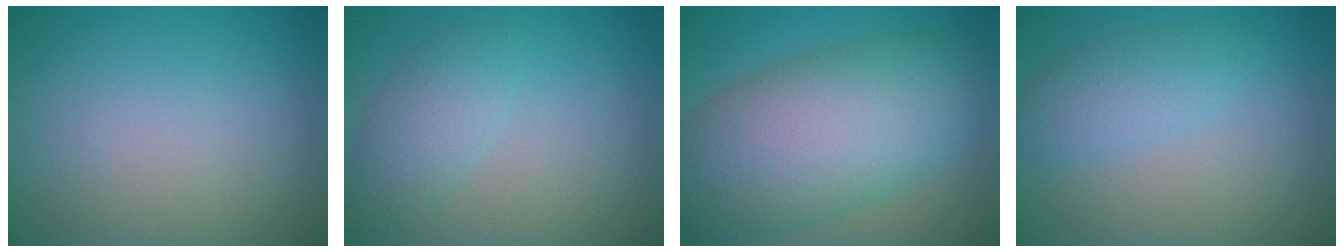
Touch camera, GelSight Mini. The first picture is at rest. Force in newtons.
{"total": 2.8, "press": 2.8, "slide": 0.1}
{"total": 11.6, "press": 11.6, "slide": 0.4}
{"total": 2.8, "press": 2.8, "slide": 0.1}